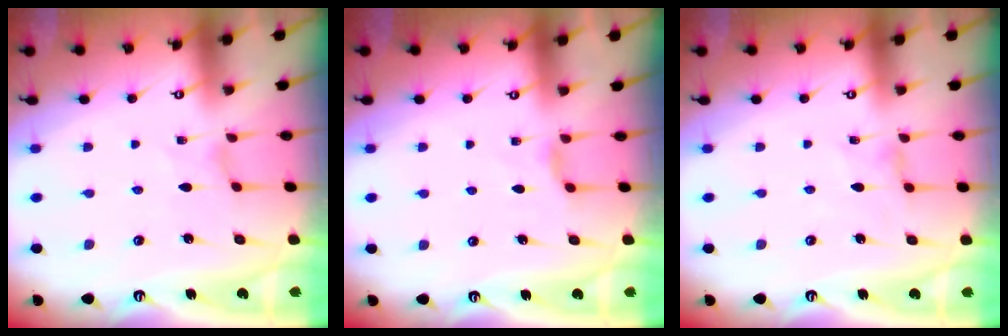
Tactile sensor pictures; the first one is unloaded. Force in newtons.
{"total": 2.7, "press": 2.7, "slide": 0.3}
{"total": 0.0}